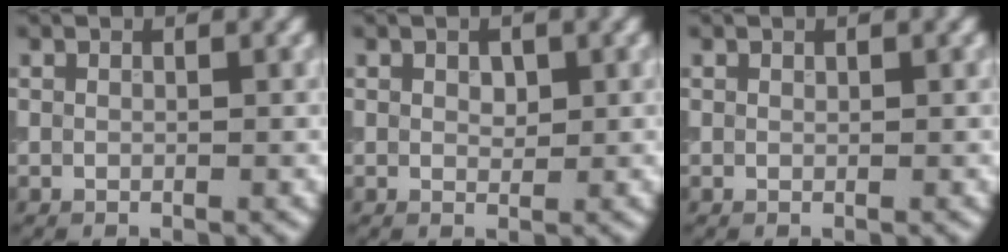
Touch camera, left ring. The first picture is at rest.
{"total": 1.0, "force": [0.4, 0.6, 0.7], "torque": [-0.010, -0.002, 0.007]}
{"total": 0.0}